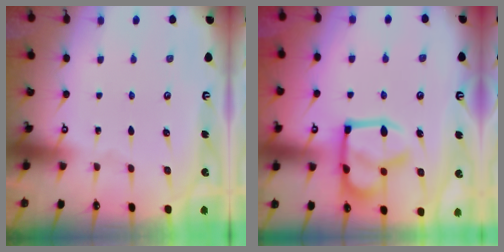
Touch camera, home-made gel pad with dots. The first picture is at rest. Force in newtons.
{"total": 17.4, "press": 17.3, "slide": 1.9}